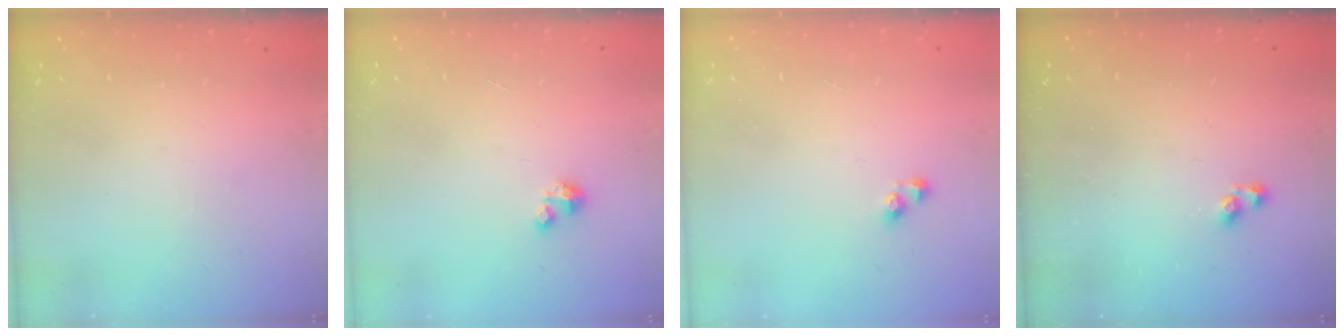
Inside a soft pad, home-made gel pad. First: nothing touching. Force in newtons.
{"total": 0.9, "press": 0.9, "slide": 0.2}
{"total": 2.5, "press": 2.5, "slide": 0.2}
{"total": 2.9, "press": 2.9, "slide": 0.6}